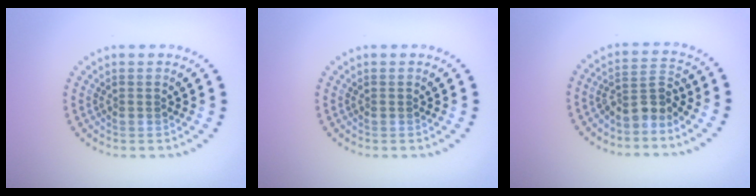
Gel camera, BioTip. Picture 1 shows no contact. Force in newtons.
{"total": 0.0}
{"total": 2.8, "press": 2.1, "slide": 1.9}